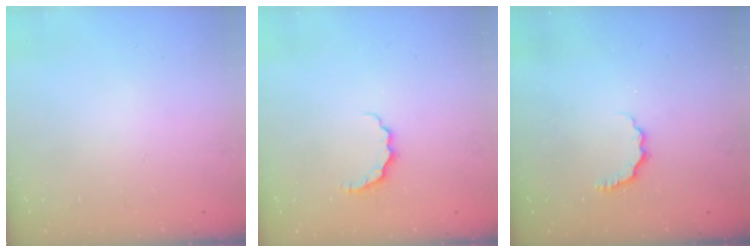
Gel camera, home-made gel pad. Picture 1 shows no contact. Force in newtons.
{"total": 4.5, "press": 4.4, "slide": 0.9}
{"total": 3.4, "press": 3.3, "slide": 0.7}